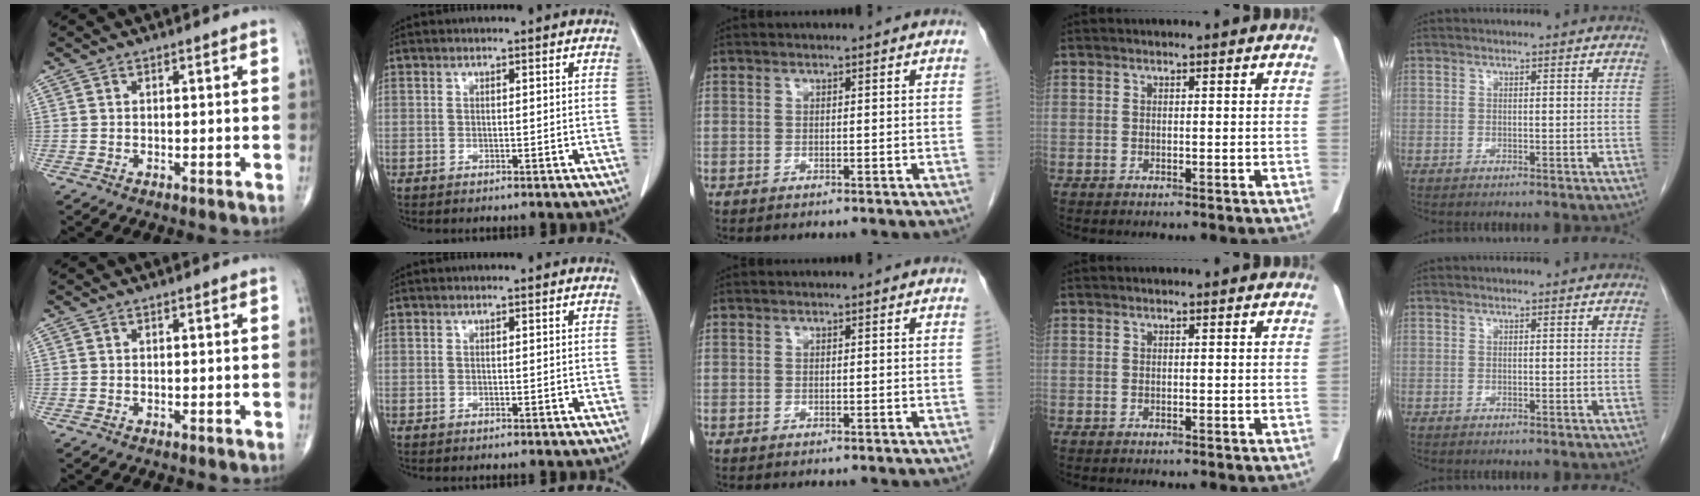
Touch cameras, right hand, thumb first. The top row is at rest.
{}